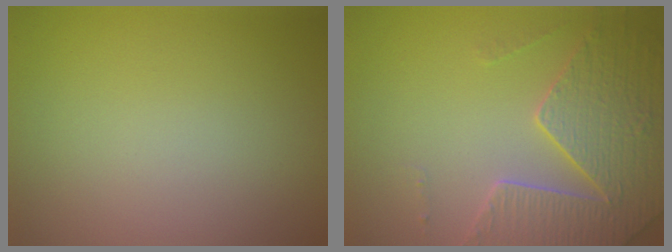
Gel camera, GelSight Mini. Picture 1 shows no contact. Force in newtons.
{"total": 5.2, "press": 5.0, "slide": 1.4}